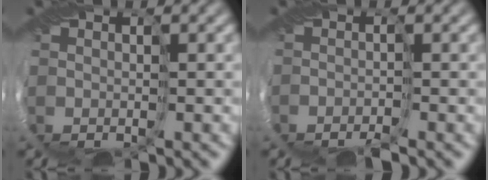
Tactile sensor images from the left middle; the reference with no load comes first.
{"total": 1.7, "force": [-1.7, -0.2, 0.2], "torque": [0.005, 0.002, -0.037]}